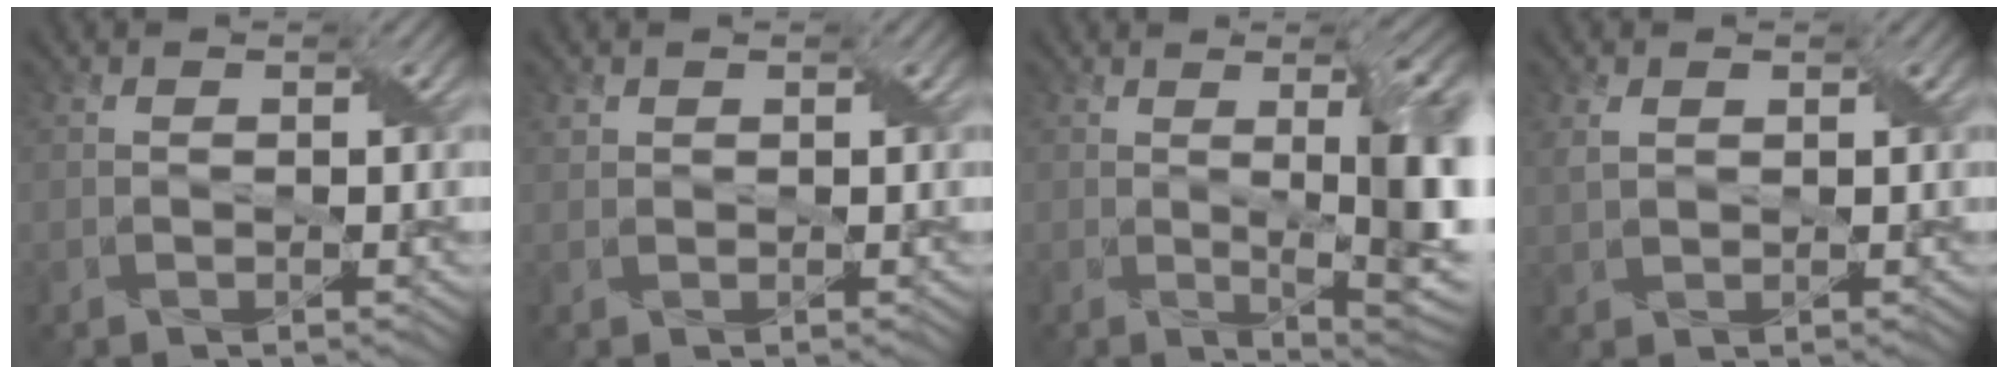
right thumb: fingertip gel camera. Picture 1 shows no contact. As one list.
[{"total": 0.6, "force": [0.5, 0.3, 0.0], "torque": [-0.006, 0.001, 0.013]}, {"total": 11.5, "force": [-0.2, 3.1, 11.1], "torque": [-0.148, 0.001, 0.001]}, {"total": 2.0, "force": [0.9, 1.2, 1.4], "torque": [-0.037, 0.003, 0.019]}]